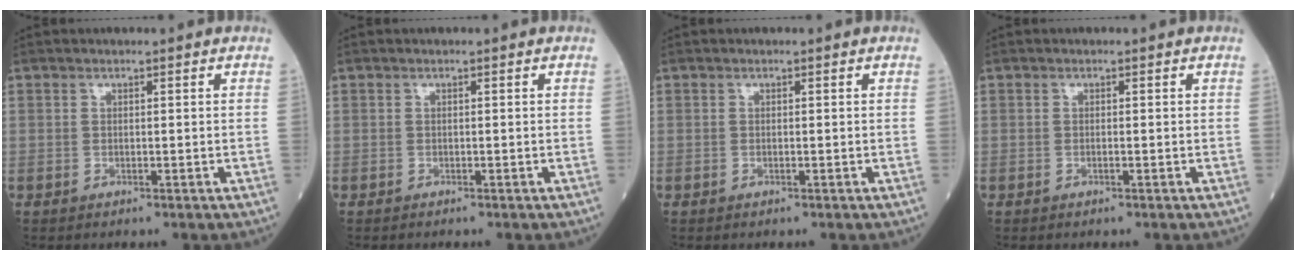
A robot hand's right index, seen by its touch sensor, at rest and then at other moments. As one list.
[{"total": 0.0}, {"total": 0.0}, {"total": 0.0}]